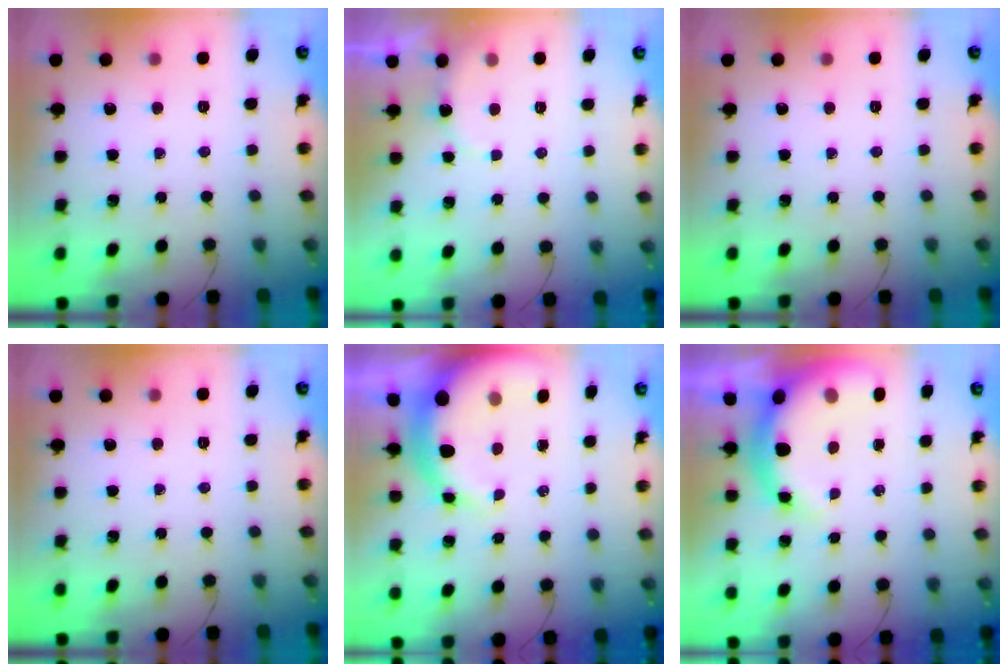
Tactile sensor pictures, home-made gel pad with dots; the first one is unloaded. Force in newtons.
{"total": 4.8, "press": 4.7, "slide": 0.6}
{"total": 0.0}
{"total": 0.0}
{"total": 10.9, "press": 10.8, "slide": 1.8}
{"total": 10.9, "press": 10.6, "slide": 2.5}